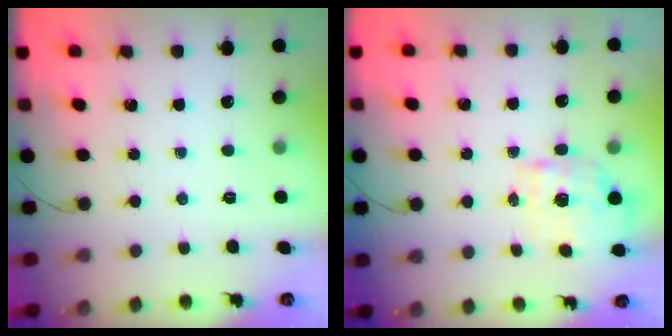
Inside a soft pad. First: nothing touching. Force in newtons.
{"total": 2.4, "press": 2.1, "slide": 1.2}